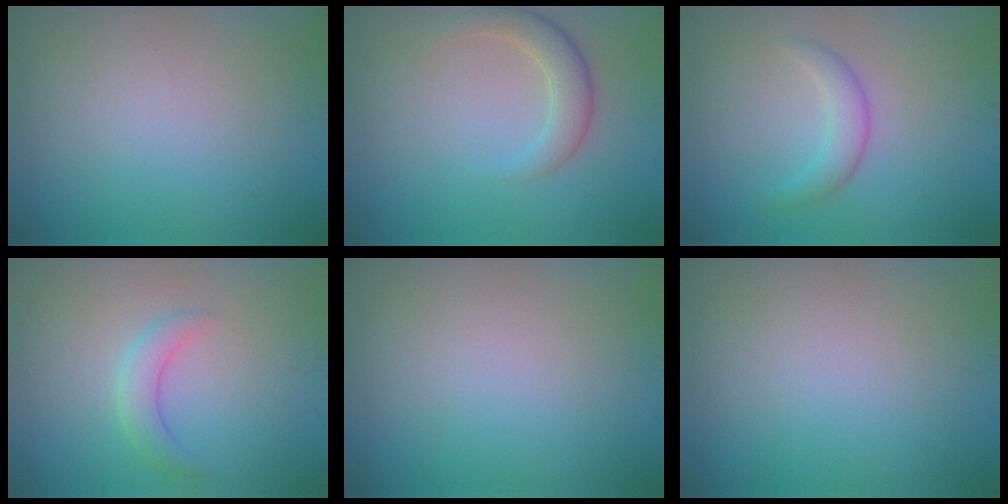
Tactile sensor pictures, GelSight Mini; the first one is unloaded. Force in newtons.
{"total": 2.9, "press": 2.9, "slide": 0.2}
{"total": 2.2, "press": 2.2, "slide": 0.1}
{"total": 2.1, "press": 2.1, "slide": 0.1}
{"total": 0.0}
{"total": 0.0}